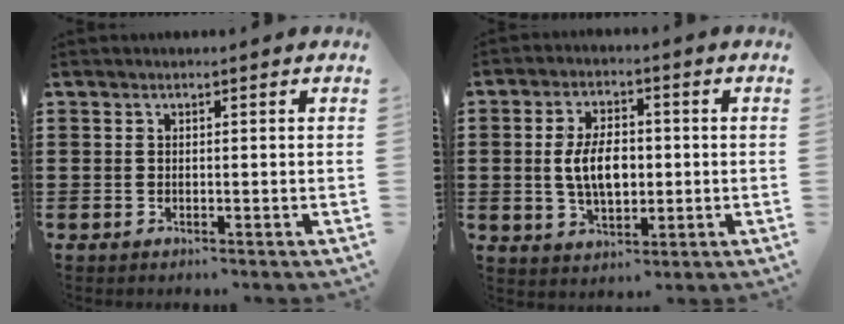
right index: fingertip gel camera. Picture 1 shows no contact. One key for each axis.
{"total": 7.0, "fx": 0.0, "fy": 3.9, "fz": 5.8, "tx": -0.109, "ty": 0.001, "tz": -0.009}